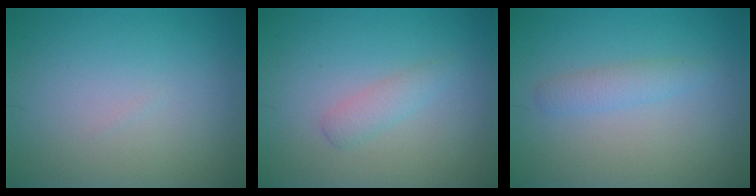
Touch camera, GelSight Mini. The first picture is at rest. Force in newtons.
{"total": 1.5, "press": 1.5, "slide": 0.1}
{"total": 1.6, "press": 1.6, "slide": 0.2}